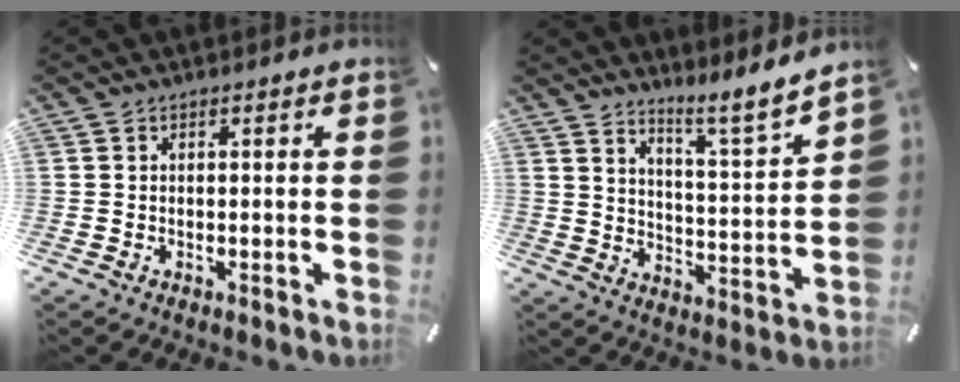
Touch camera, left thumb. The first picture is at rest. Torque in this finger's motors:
{"motor_torque": [1.10, 0.49, 0.30, -1.21, 0.05]}